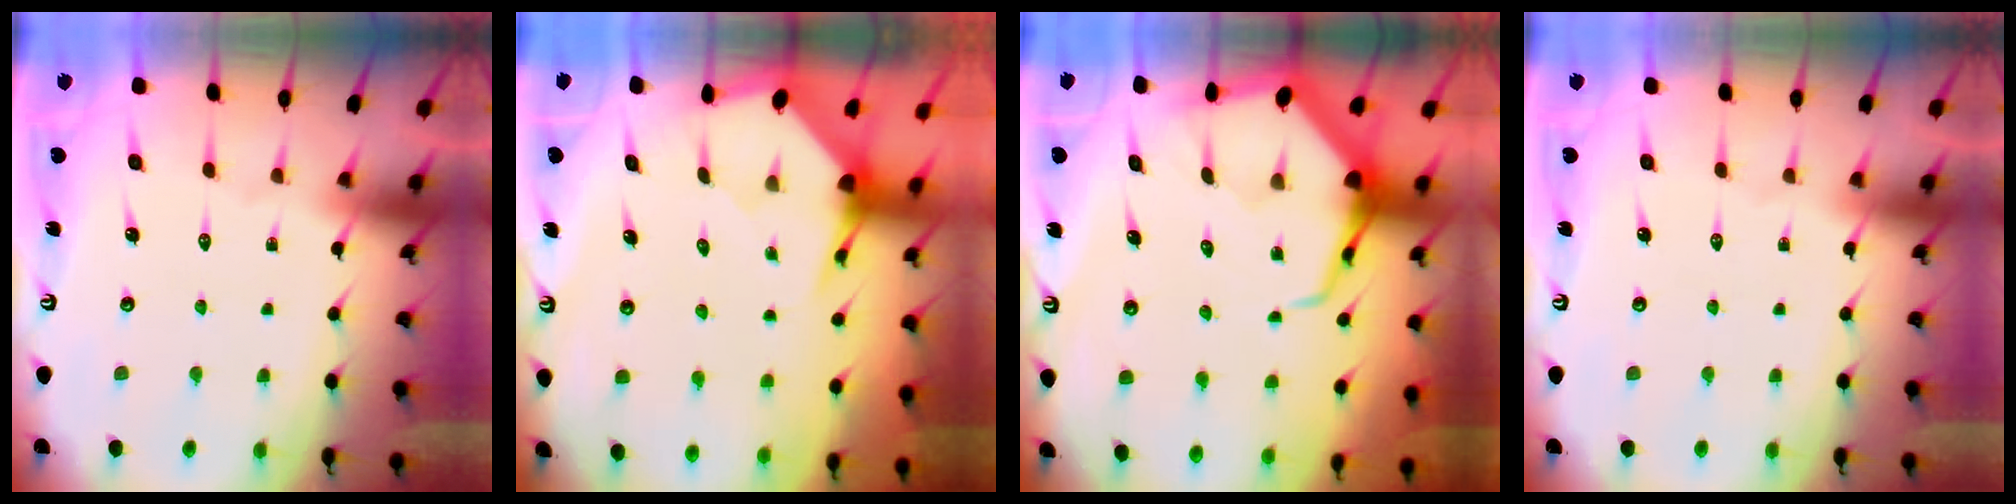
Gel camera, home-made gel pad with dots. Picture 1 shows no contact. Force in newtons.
{"total": 3.6, "press": 3.6, "slide": 0.4}
{"total": 10.2, "press": 10.1, "slide": 1.1}
{"total": 0.0}